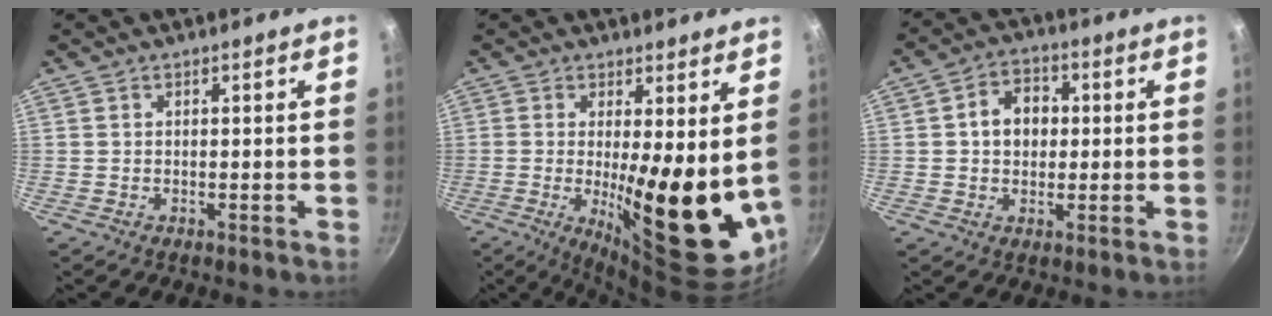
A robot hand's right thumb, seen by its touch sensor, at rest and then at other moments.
{"total": 16.9, "force": [0.6, 4.8, 16.1], "torque": [-0.207, -0.039, 0.018]}
{"total": 7.3, "force": [0.7, 5.8, 4.4], "torque": [-0.041, 0.011, 0.002]}